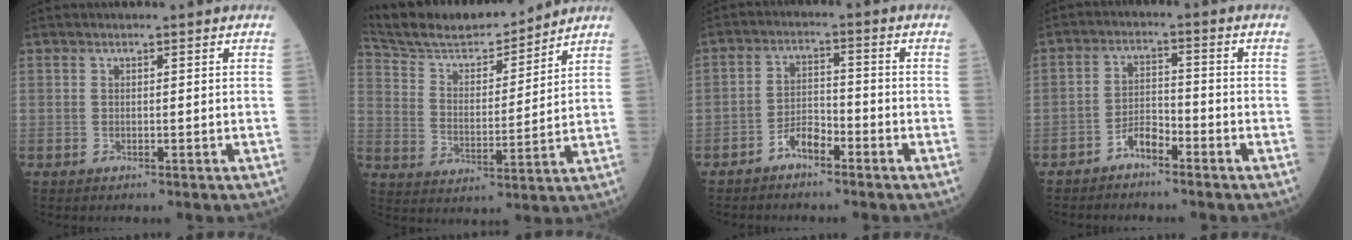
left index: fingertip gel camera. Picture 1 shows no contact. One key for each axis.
{"total": 16.0, "fx": 15.0, "fy": 2.4, "fz": 5.1, "tx": -0.098, "ty": 0.011, "tz": 0.262}
{"total": 3.9, "fx": -2.9, "fy": 1.4, "fz": 2.2, "tx": -0.042, "ty": 0.008, "tz": -0.056}
{"total": 3.5, "fx": -2.8, "fy": 1.2, "fz": 1.8, "tx": -0.033, "ty": 0.005, "tz": -0.054}